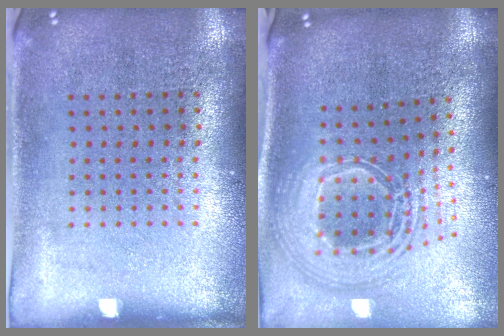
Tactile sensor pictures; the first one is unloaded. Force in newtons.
{"total": 2.5, "press": 1.9, "slide": 1.7}